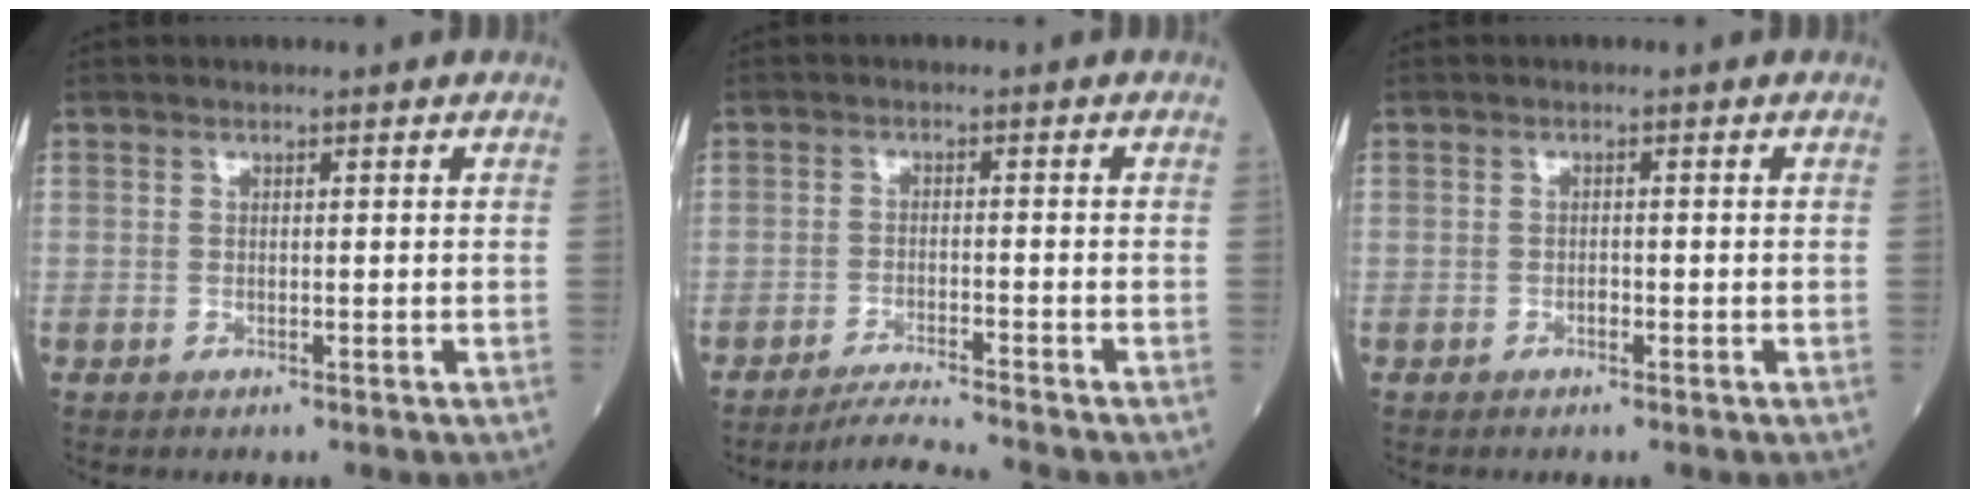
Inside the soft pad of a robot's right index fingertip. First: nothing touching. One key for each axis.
{"total": 4.5, "fx": -4.1, "fy": -1.6, "fz": 0.6, "tx": -0.017, "ty": -0.017, "tz": -0.075}
{"total": 0.8, "fx": -0.5, "fy": 0.4, "fz": 0.5, "tx": -0.008, "ty": 0.002, "tz": -0.009}